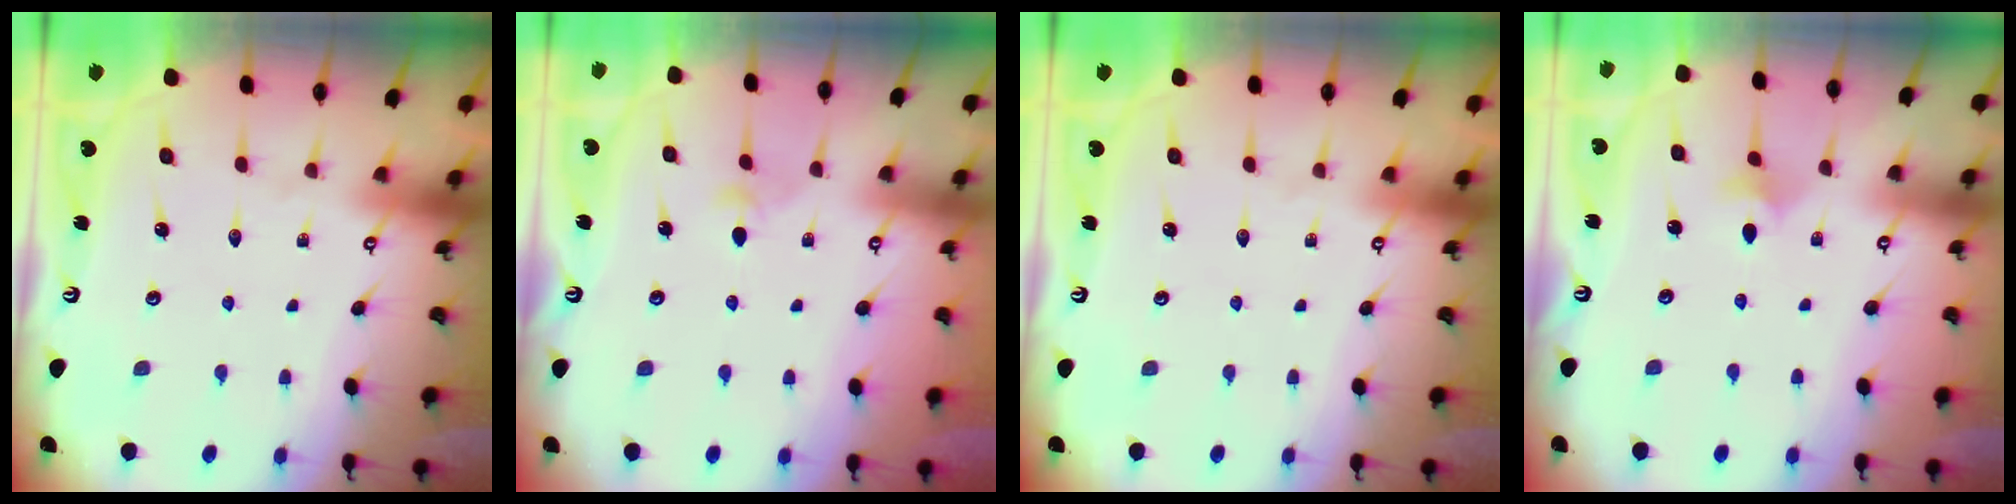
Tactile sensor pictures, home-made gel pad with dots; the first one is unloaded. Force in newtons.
{"total": 2.5, "press": 2.4, "slide": 0.6}
{"total": 0.0}
{"total": 5.9, "press": 5.8, "slide": 1.0}